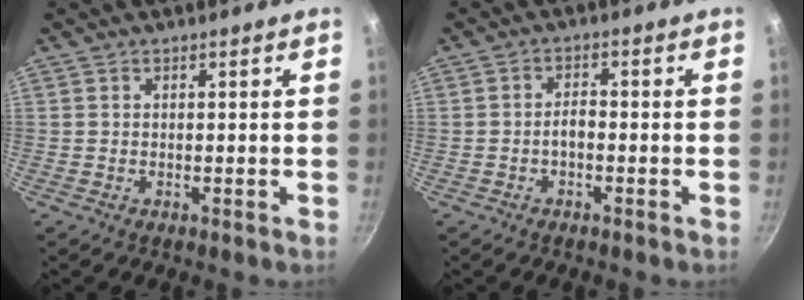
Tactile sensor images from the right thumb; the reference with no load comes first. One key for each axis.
{"total": 2.3, "fx": -1.0, "fy": 1.1, "fz": 1.8, "tx": -0.024, "ty": 0.017, "tz": -0.020}